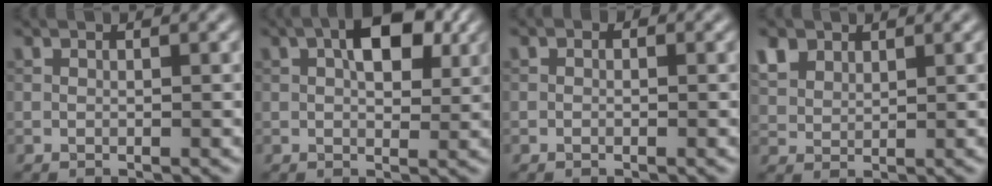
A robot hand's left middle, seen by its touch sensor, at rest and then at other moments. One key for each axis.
{"total": 5.3, "fx": 1.6, "fy": 2.8, "fz": 4.2, "tx": -0.061, "ty": 0.007, "tz": 0.020}
{"total": 0.5, "fx": -0.1, "fy": 0.4, "fz": 0.2, "tx": -0.001, "ty": -0.004, "tz": -0.005}
{"total": 2.9, "fx": 1.9, "fy": 1.9, "fz": 1.2, "tx": -0.035, "ty": 0.005, "tz": 0.039}